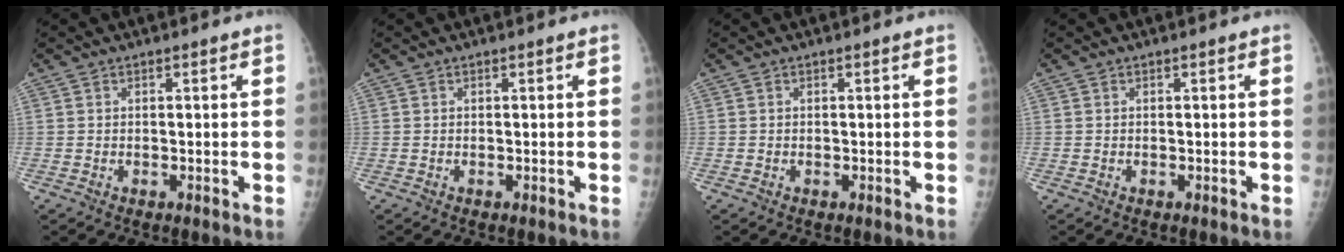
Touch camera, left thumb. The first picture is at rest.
{"total": 0.0}
{"total": 0.0}
{"total": 0.0}